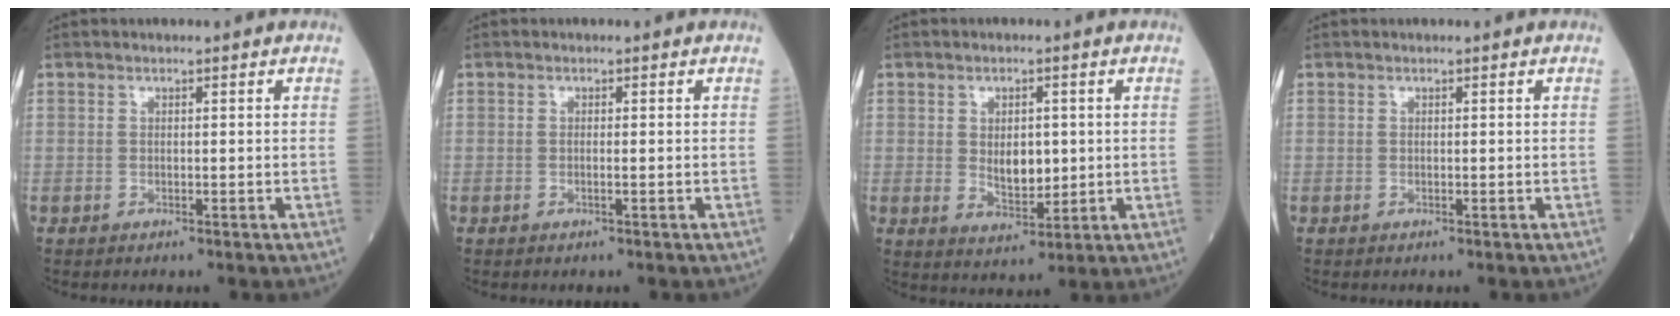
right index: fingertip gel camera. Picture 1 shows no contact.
{"total": 0.8, "force": [-0.1, 0.0, 0.7], "torque": [-0.018, -0.002, -0.002]}
{"total": 5.2, "force": [0.4, 2.7, 4.4], "torque": [-0.072, -0.007, 0.015]}
{"total": 0.0}